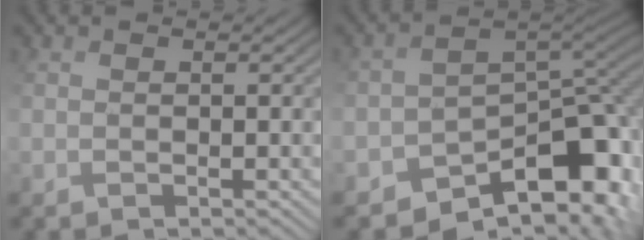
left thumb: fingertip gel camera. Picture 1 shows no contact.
{"total": 10.2, "force": [-5.5, 5.7, 6.4], "torque": [-0.094, -0.011, -0.072]}